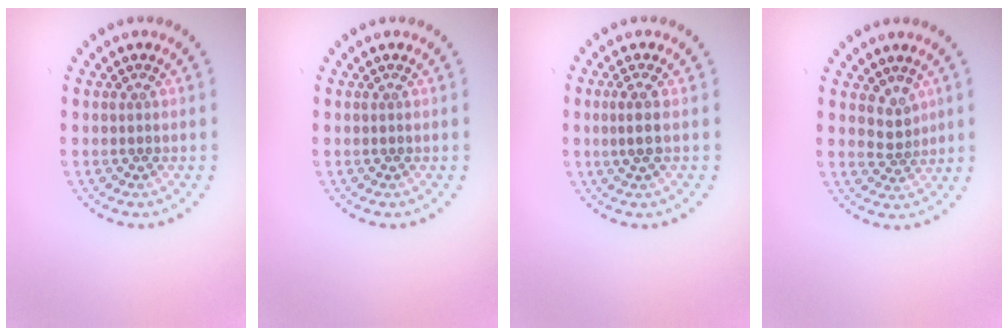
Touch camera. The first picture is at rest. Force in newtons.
{"total": 0.0}
{"total": 1.8, "press": 1.5, "slide": 1.1}
{"total": 1.8, "press": 1.3, "slide": 1.3}